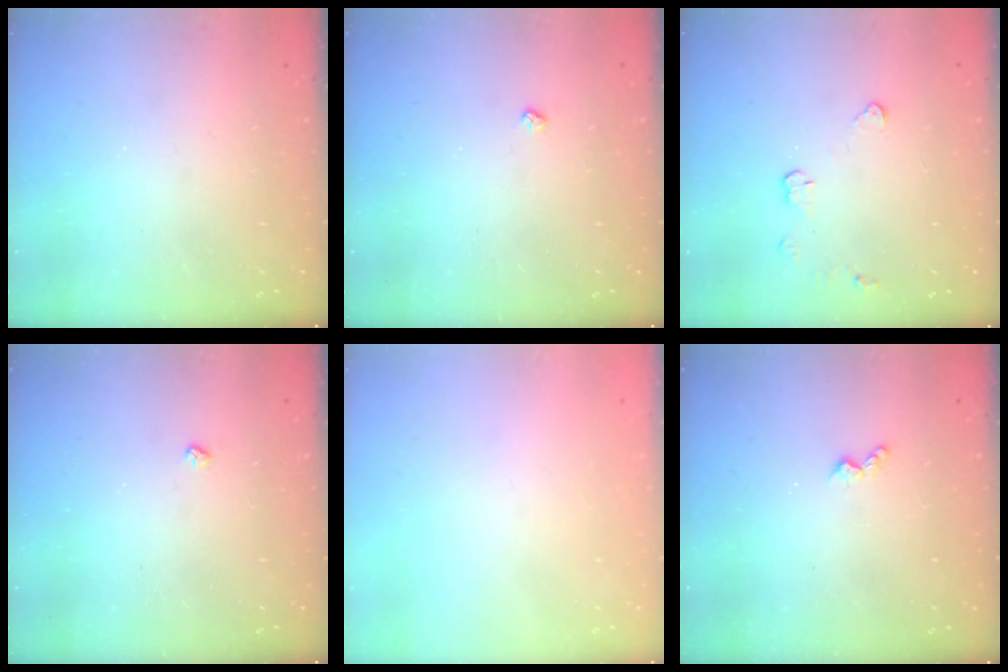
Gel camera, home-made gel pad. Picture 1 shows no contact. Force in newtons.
{"total": 2.6, "press": 2.5, "slide": 0.5}
{"total": 3.3, "press": 3.3, "slide": 0.4}
{"total": 2.6, "press": 2.5, "slide": 0.5}
{"total": 0.0}
{"total": 3.6, "press": 3.5, "slide": 0.6}